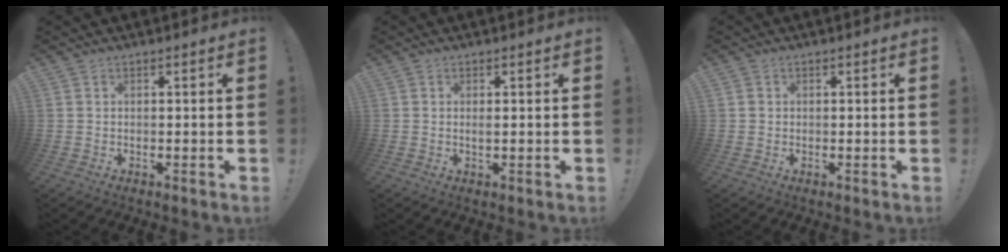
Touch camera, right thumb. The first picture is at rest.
{"total": 1.0, "force": [0.1, 0.2, 1.0], "torque": [-0.014, -0.003, 0.000]}
{"total": 1.0, "force": [0.1, 1.0, 0.0], "torque": [-0.008, 0.006, 0.004]}